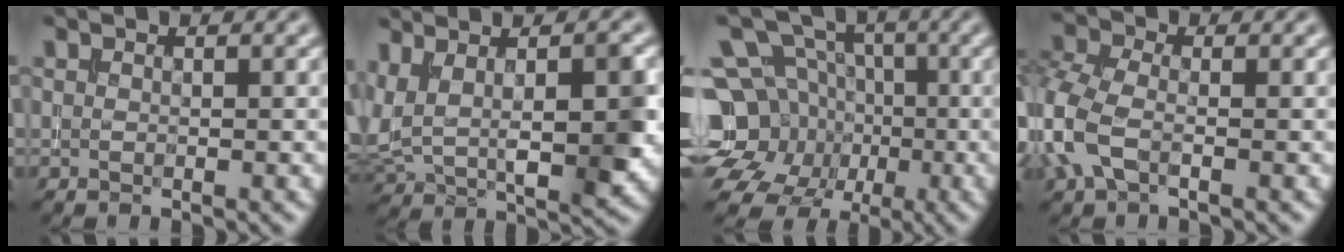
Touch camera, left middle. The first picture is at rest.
{"total": 8.5, "force": [1.6, 3.5, 7.6], "torque": [-0.137, -0.001, 0.034]}
{"total": 14.3, "force": [-3.6, 13.0, 4.8], "torque": [-0.126, -0.010, -0.075]}
{"total": 4.8, "force": [-1.3, 3.0, 3.5], "torque": [-0.100, 0.007, -0.040]}